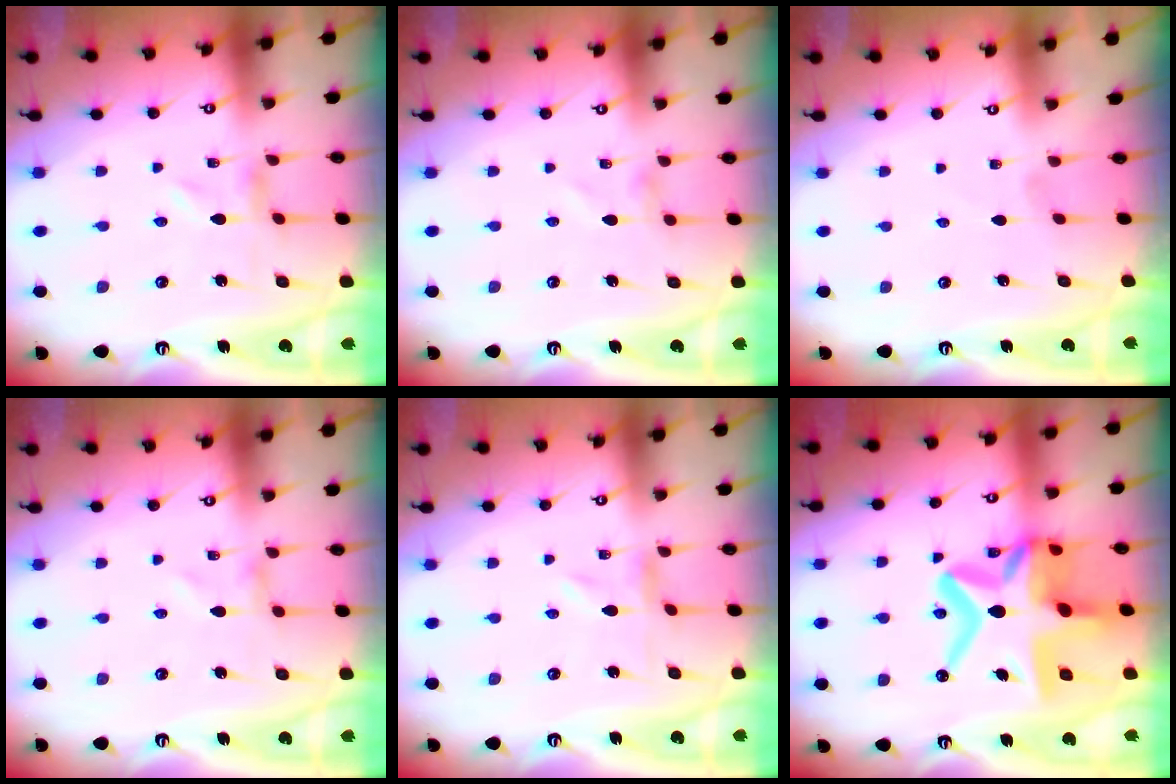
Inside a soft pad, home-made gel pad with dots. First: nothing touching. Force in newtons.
{"total": 1.1, "press": 1.1, "slide": 0.0}
{"total": 0.8, "press": 0.8, "slide": 0.1}
{"total": 0.9, "press": 0.9, "slide": 0.1}
{"total": 0.0}
{"total": 21.6, "press": 21.5, "slide": 2.3}